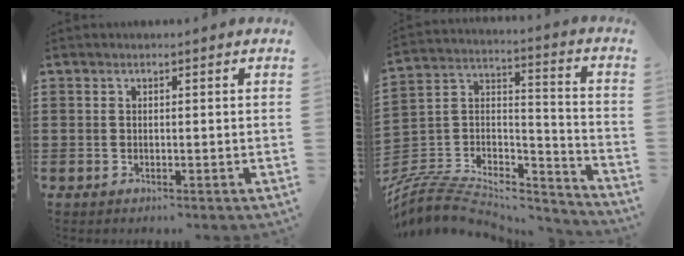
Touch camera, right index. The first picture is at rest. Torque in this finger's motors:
{"motor_torque": [-1.93, 0.20, -1.05, -0.21]}